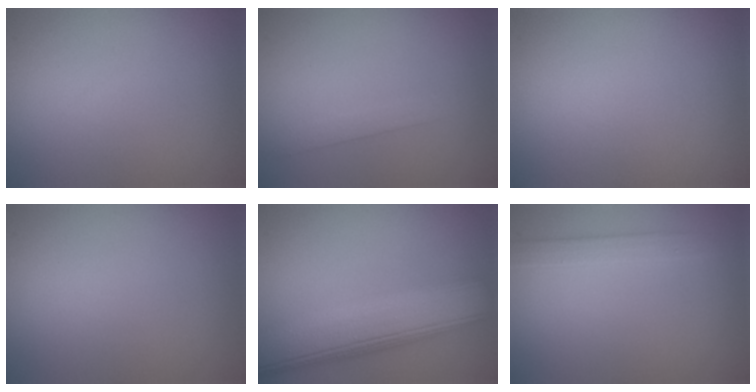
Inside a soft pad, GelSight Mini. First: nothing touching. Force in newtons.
{"total": 1.5, "press": 1.5, "slide": 0.0}
{"total": 0.0}
{"total": 0.0}
{"total": 9.7, "press": 9.6, "slide": 0.8}
{"total": 1.9, "press": 1.9, "slide": 0.1}